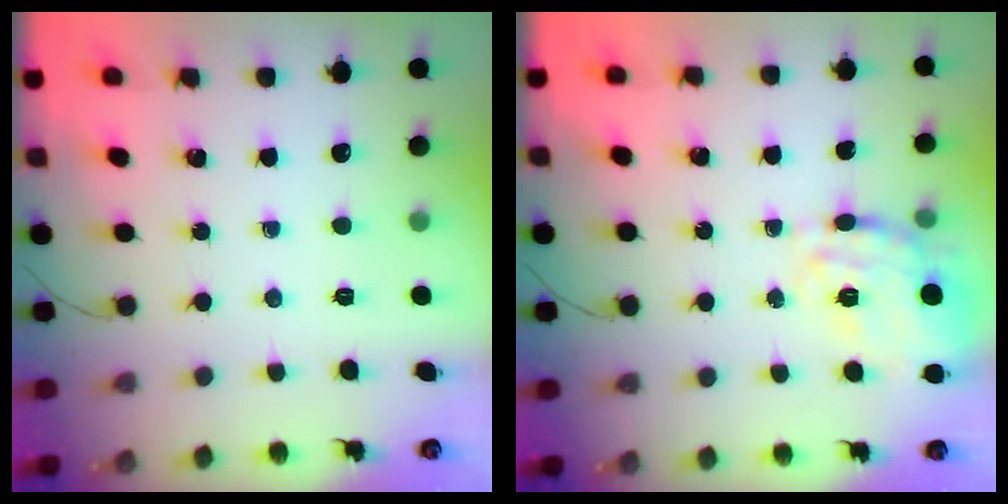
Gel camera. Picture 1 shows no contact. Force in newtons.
{"total": 14.7, "press": 14.6, "slide": 1.3}